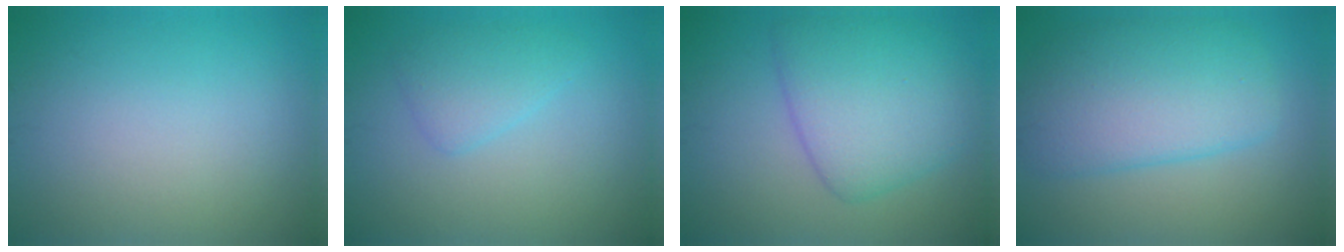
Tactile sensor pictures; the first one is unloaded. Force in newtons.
{"total": 2.4, "press": 2.4, "slide": 0.1}
{"total": 6.1, "press": 6.0, "slide": 0.4}
{"total": 6.5, "press": 6.5, "slide": 0.2}